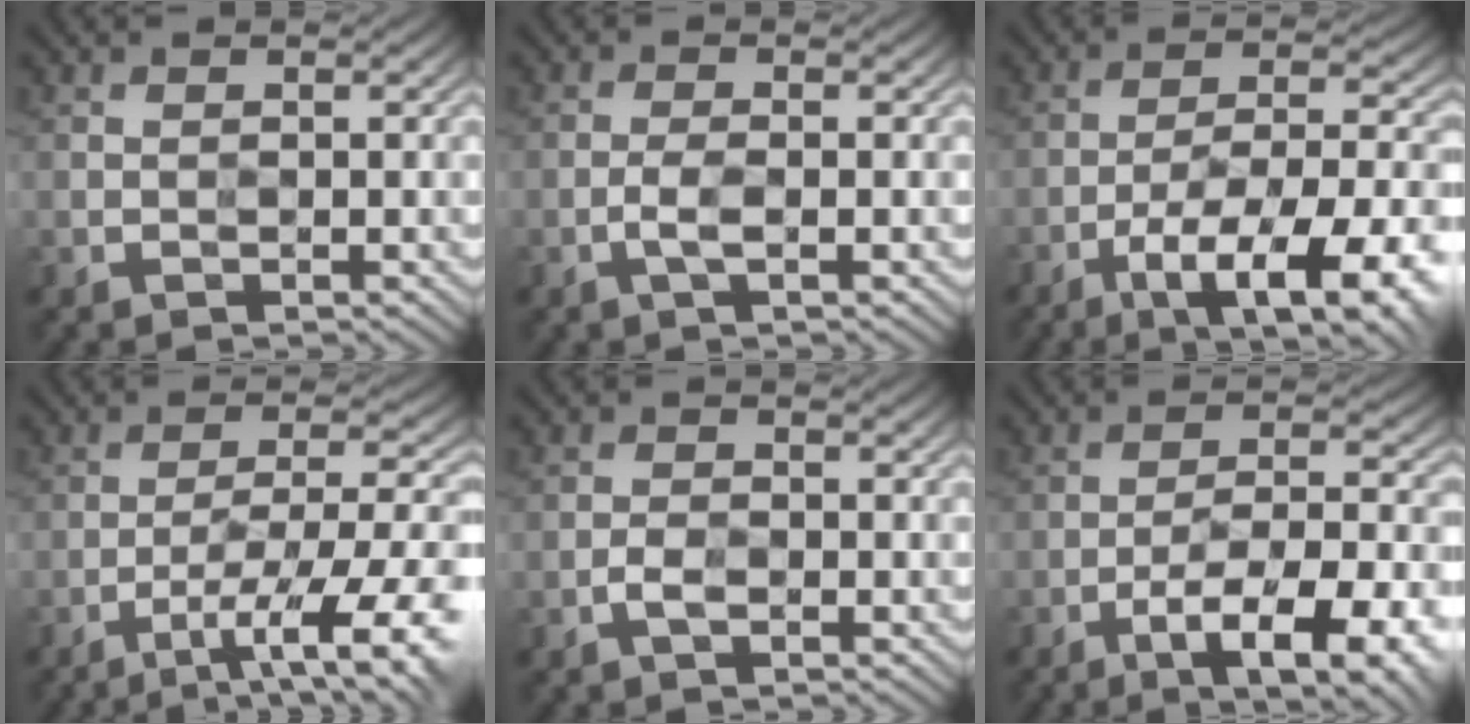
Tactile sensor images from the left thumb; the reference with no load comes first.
{"total": 2.0, "force": [-1.1, 0.6, 1.5], "torque": [-0.033, -0.002, -0.022]}
{"total": 13.2, "force": [-7.3, 4.6, 10.0], "torque": [-0.150, -0.006, -0.114]}
{"total": 9.8, "force": [-4.8, 2.4, 8.2], "torque": [-0.134, -0.006, -0.072]}
{"total": 2.0, "force": [-1.3, 1.0, 1.0], "torque": [-0.019, -0.004, -0.025]}
{"total": 12.0, "force": [-6.9, 3.6, 9.1], "torque": [-0.142, -0.003, -0.107]}